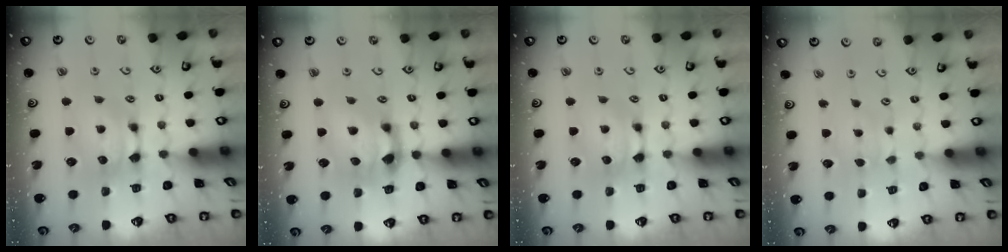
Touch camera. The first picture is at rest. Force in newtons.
{"total": 3.0, "press": 2.4, "slide": 1.8}
{"total": 0.0}
{"total": 2.3, "press": 2.3, "slide": 0.1}